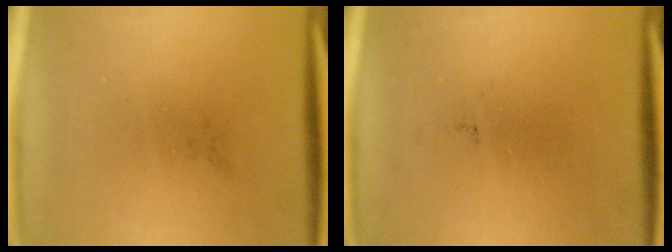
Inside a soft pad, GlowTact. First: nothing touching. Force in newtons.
{"total": 0.0}